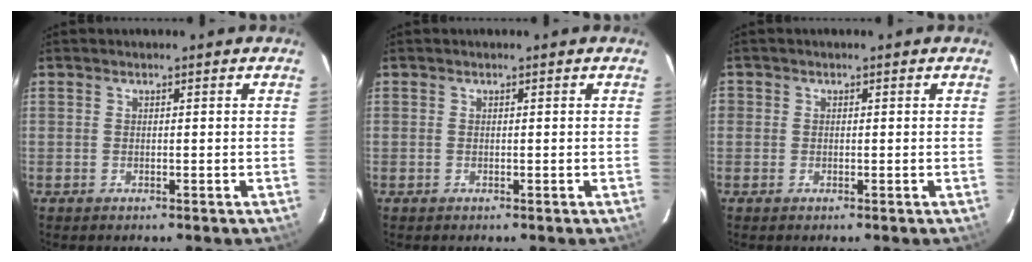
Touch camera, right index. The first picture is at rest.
{"total": 0.0}
{"total": 1.0, "force": [-0.2, 0.9, 0.2], "torque": [-0.004, -0.001, -0.008]}